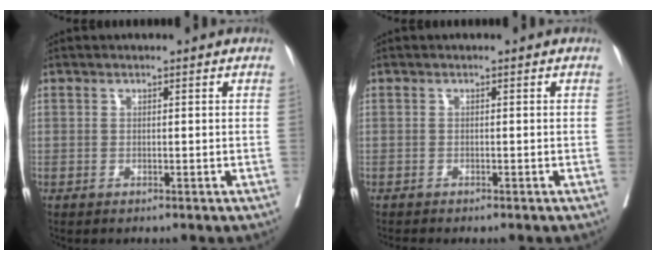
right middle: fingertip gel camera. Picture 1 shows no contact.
{"total": 1.2, "force": [-1.1, 0.0, 0.4], "torque": [-0.005, -0.002, -0.017]}